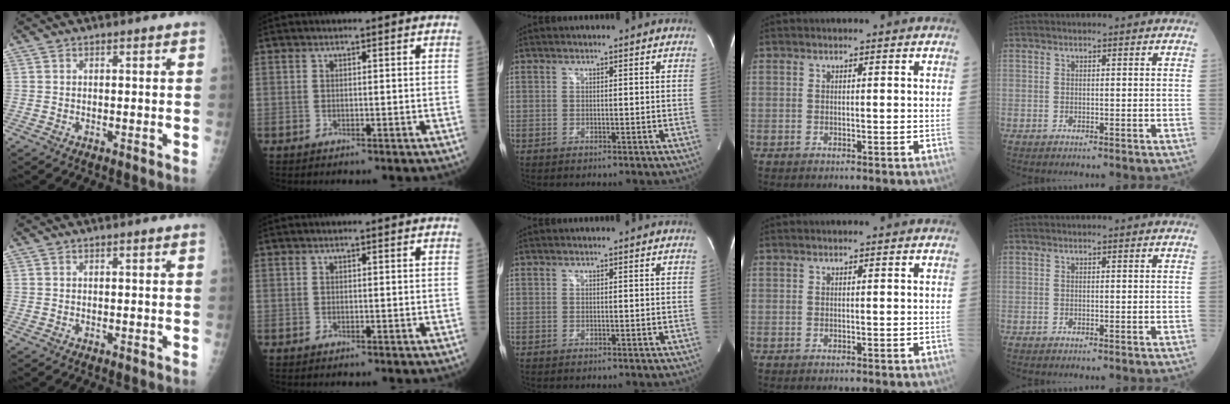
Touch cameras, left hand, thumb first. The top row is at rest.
{}